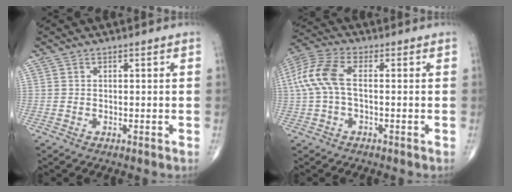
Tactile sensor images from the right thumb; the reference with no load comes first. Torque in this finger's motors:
{"motor_torque": [-0.21, 0.67, 1.05, -0.01, 0.16]}